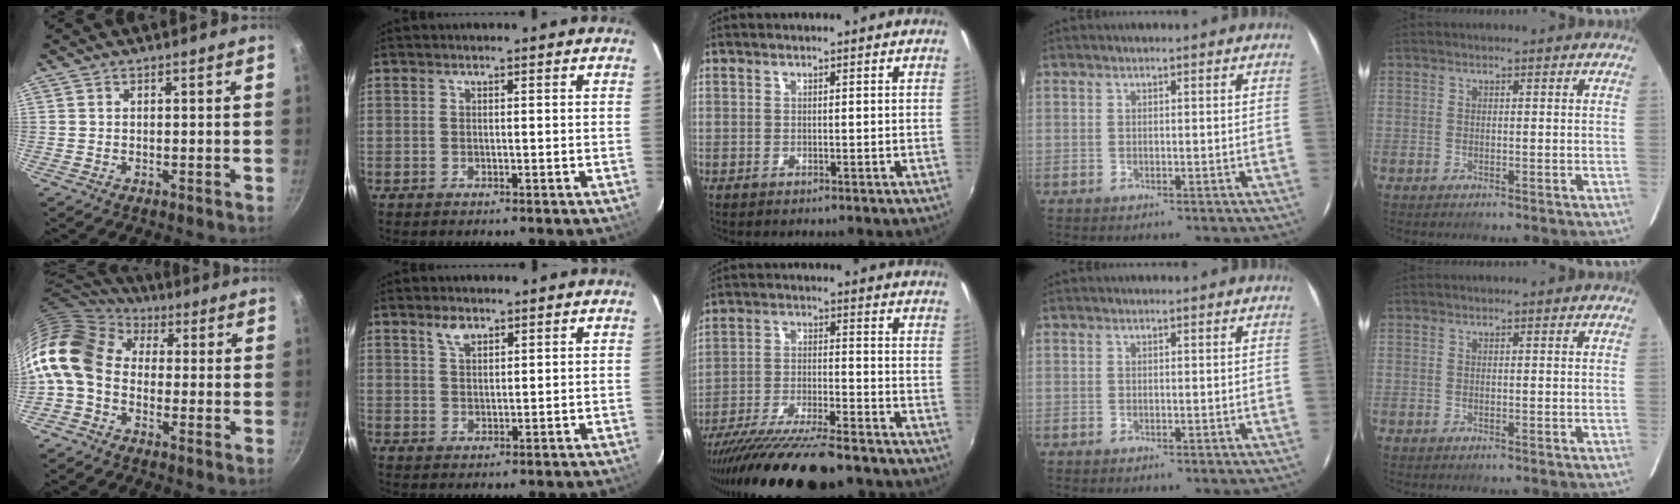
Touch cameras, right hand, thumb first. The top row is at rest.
{"thumb": {"total": 16.0, "force": [0.3, 11.8, 10.8], "torque": [-0.219, 0.033, -0.018]}, "index": {"total": 3.0, "force": [2.0, 1.5, 1.6], "torque": [-0.028, 0.006, 0.039]}, "middle": {"total": 19.2, "force": [-16.3, 2.6, 9.8], "torque": [-0.190, -0.051, -0.263]}}